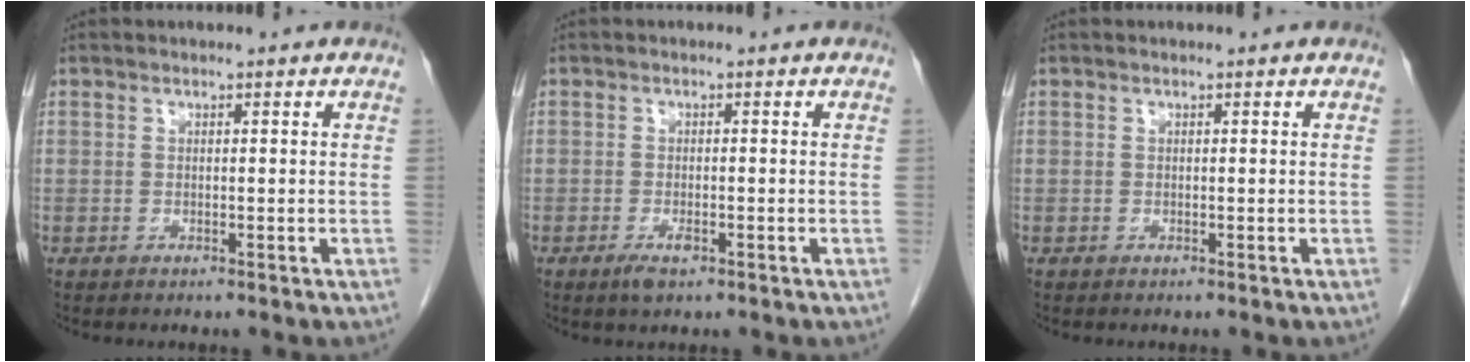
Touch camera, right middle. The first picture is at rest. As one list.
[{"total": 2.2, "force": [-1.2, 0.7, 1.7], "torque": [-0.033, -0.001, -0.020]}, {"total": 0.0}]